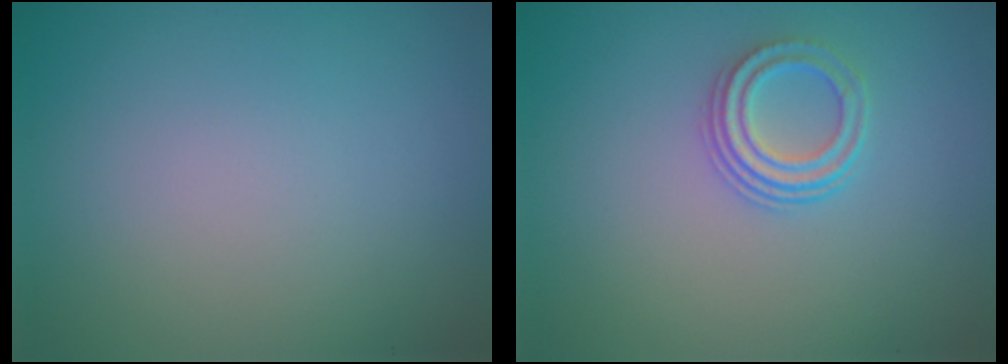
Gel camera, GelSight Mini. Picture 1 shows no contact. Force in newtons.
{"total": 2.8, "press": 2.2, "slide": 1.8}